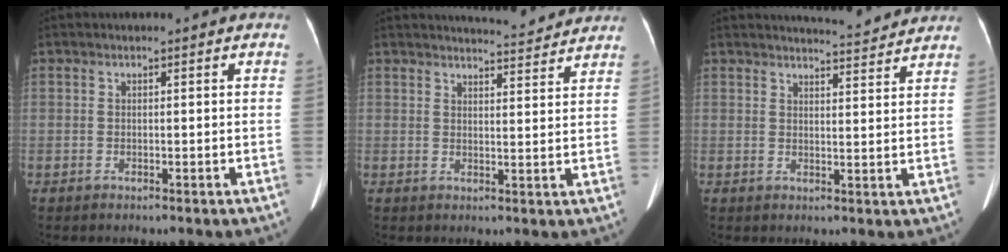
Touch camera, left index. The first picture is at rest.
{"total": 7.2, "force": [7.1, 0.1, 1.1], "torque": [-0.023, 0.001, 0.085]}
{"total": 7.1, "force": [7.0, -0.1, 1.2], "torque": [-0.026, 0.001, 0.084]}